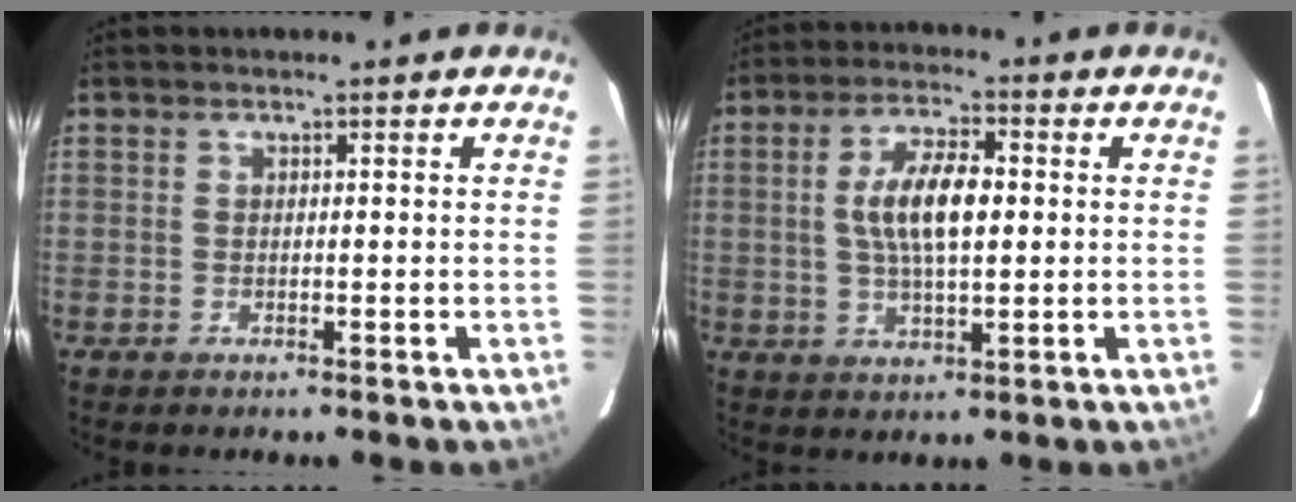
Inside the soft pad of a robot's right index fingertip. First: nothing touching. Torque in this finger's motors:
{"motor_torque": [0.44, 0.09, 0.25, 0.09]}